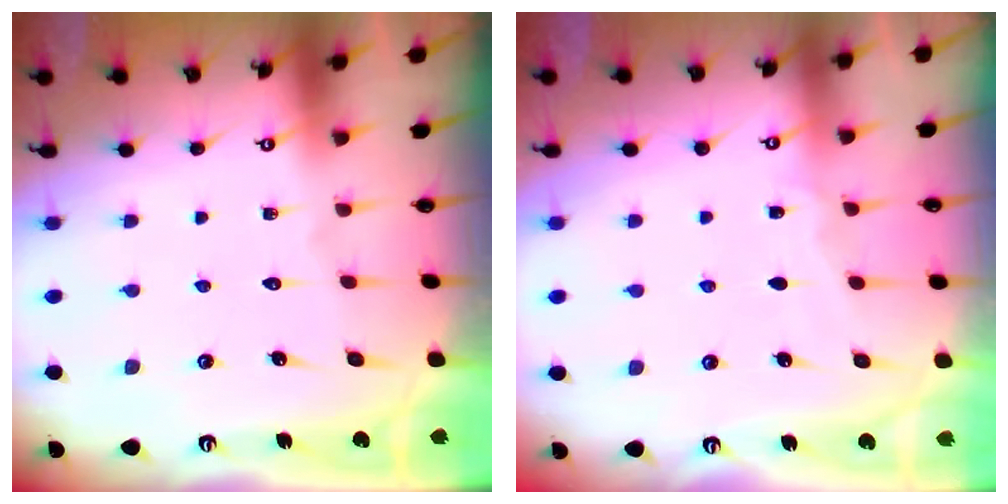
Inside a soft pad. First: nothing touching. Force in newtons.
{"total": 2.8, "press": 2.8, "slide": 0.3}